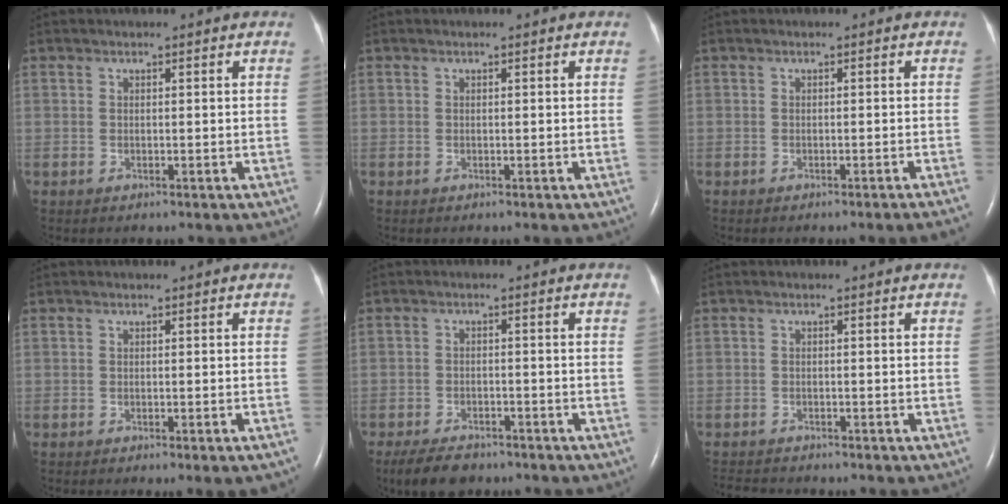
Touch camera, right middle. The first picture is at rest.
{"total": 0.0}
{"total": 1.7, "force": [-1.4, -0.7, 0.8], "torque": [-0.003, 0.006, -0.018]}
{"total": 1.5, "force": [-0.9, -0.1, 1.1], "torque": [-0.012, -0.004, -0.011]}
{"total": 6.1, "force": [-4.9, 2.5, 2.7], "torque": [-0.054, -0.009, -0.078]}
{"total": 3.3, "force": [-3.2, 0.4, 0.6], "torque": [-0.008, -0.013, -0.051]}